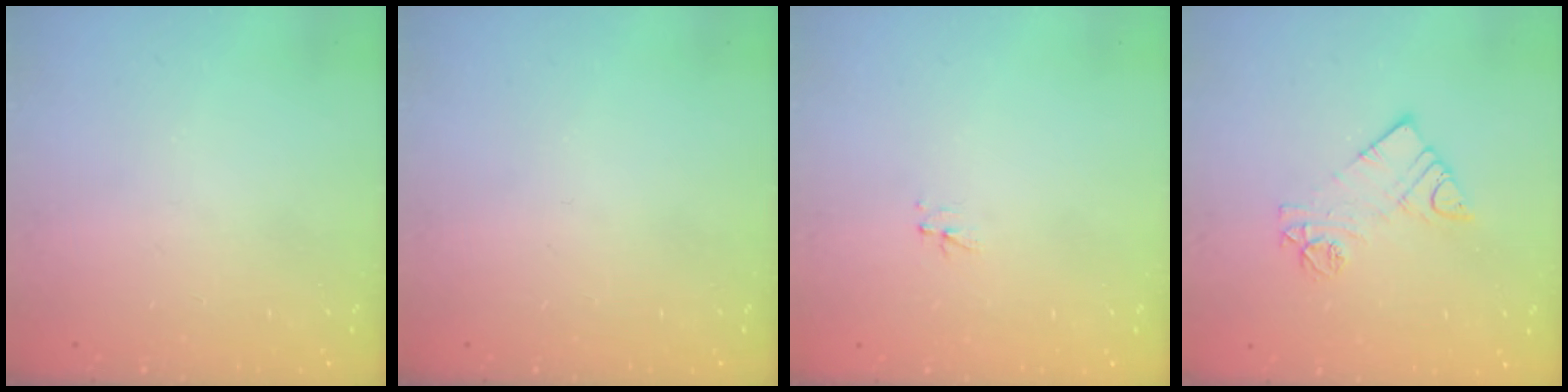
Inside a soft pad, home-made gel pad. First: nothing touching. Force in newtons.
{"total": 0.0}
{"total": 3.0, "press": 3.0, "slide": 0.3}
{"total": 9.4, "press": 9.4, "slide": 0.7}